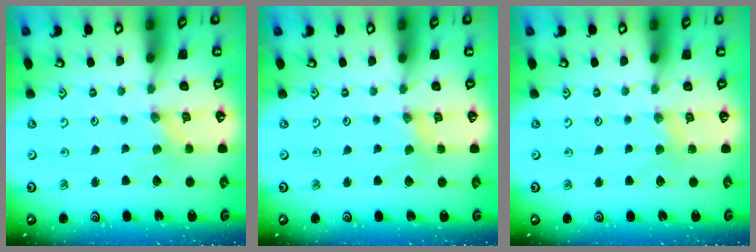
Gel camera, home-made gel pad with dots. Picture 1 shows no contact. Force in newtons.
{"total": 0.7, "press": 0.7, "slide": 0.1}
{"total": 3.4, "press": 3.3, "slide": 0.4}